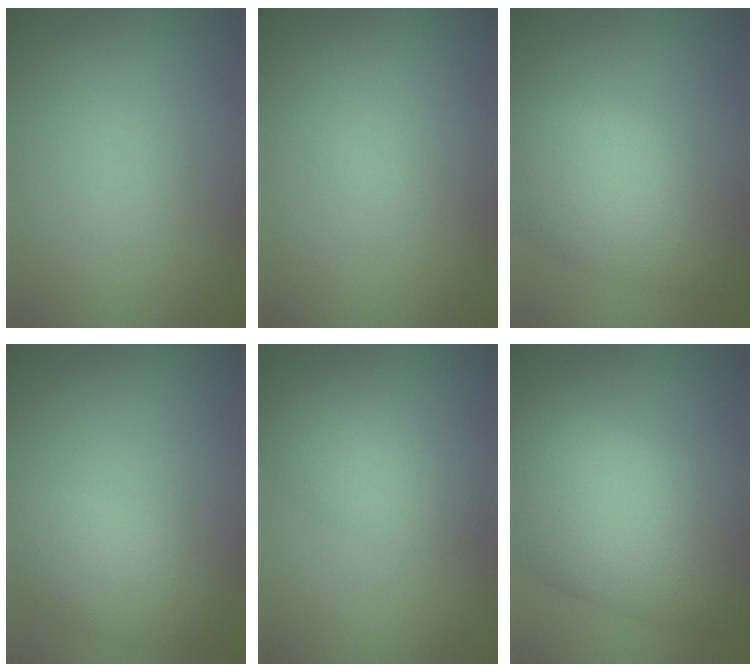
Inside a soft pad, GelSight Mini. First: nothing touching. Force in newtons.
{"total": 0.0}
{"total": 7.2, "press": 7.2, "slide": 0.5}
{"total": 3.6, "press": 3.6, "slide": 0.2}
{"total": 2.7, "press": 2.7, "slide": 0.3}
{"total": 12.6, "press": 12.6, "slide": 0.5}